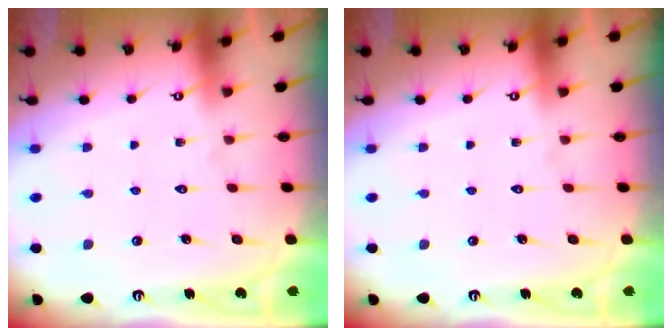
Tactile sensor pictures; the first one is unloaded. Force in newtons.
{"total": 0.0}